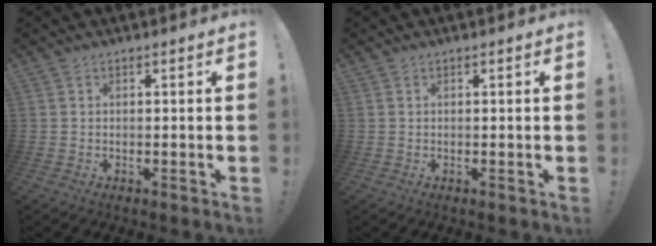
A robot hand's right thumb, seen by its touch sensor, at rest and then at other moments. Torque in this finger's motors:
{"motor_torque": [0.00, 0.00, 0.08, -0.07, -0.01]}